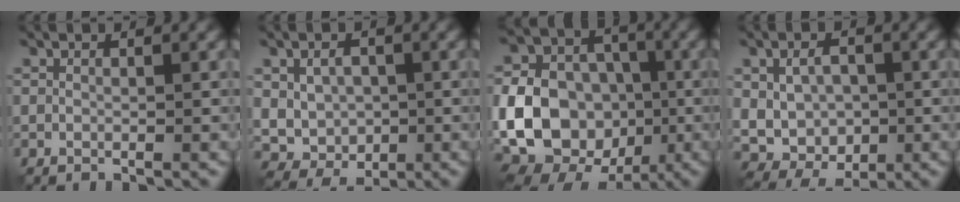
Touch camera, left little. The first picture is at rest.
{"total": 4.7, "force": [0.1, 3.6, 2.9], "torque": [-0.054, -0.007, 0.014]}
{"total": 15.0, "force": [-3.3, 12.1, 8.2], "torque": [-0.161, -0.005, -0.072]}
{"total": 5.8, "force": [-0.1, 4.2, 4.0], "torque": [-0.071, -0.008, 0.008]}